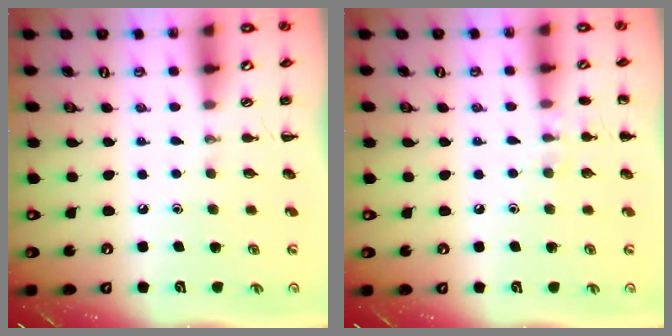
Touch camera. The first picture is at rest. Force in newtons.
{"total": 6.9, "press": 6.5, "slide": 2.0}